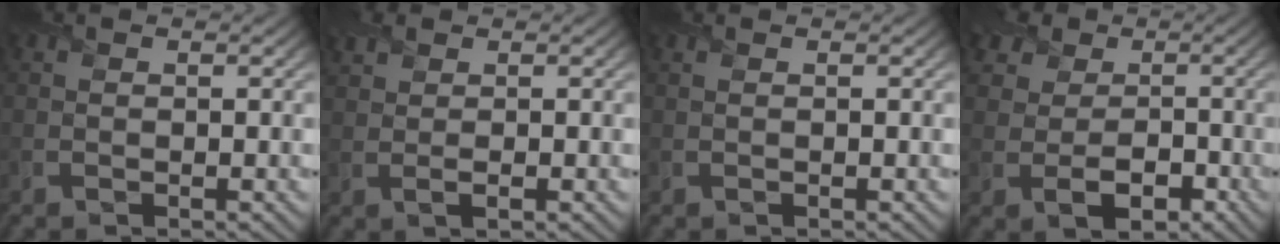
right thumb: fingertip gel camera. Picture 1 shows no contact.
{"total": 2.5, "force": [1.1, 1.2, 2.0], "torque": [-0.046, 0.004, 0.021]}
{"total": 0.5, "force": [0.1, 0.0, 0.5], "torque": [-0.012, 0.003, 0.002]}
{"total": 7.1, "force": [0.2, 6.0, 3.7], "torque": [-0.068, -0.006, -0.011]}